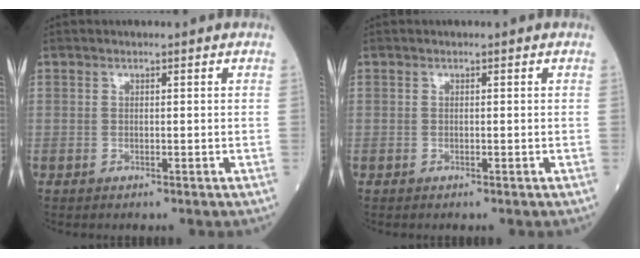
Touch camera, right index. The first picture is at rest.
{"total": 0.0}